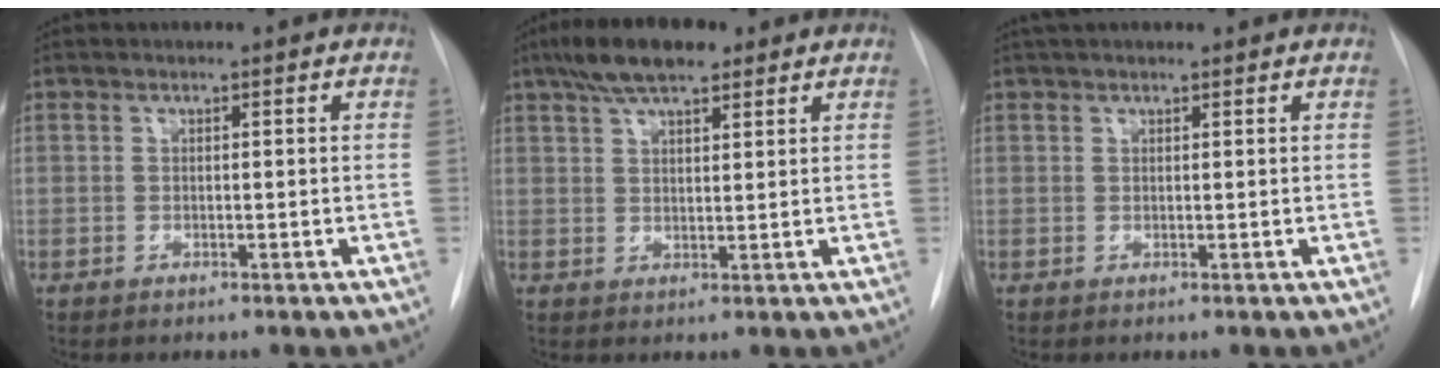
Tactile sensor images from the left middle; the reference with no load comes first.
{"total": 8.3, "force": [5.9, 2.5, 5.4], "torque": [-0.100, 0.019, 0.099]}
{"total": 3.5, "force": [3.0, 1.0, 1.6], "torque": [-0.023, 0.035, 0.048]}